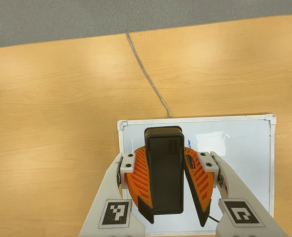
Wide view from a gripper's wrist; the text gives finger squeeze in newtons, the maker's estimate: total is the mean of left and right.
{"total": 8.8, "left": 9.1, "right": 8.5}